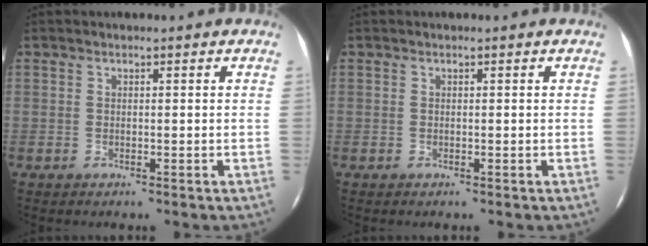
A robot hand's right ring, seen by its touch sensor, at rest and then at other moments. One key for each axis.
{"total": 0.0}